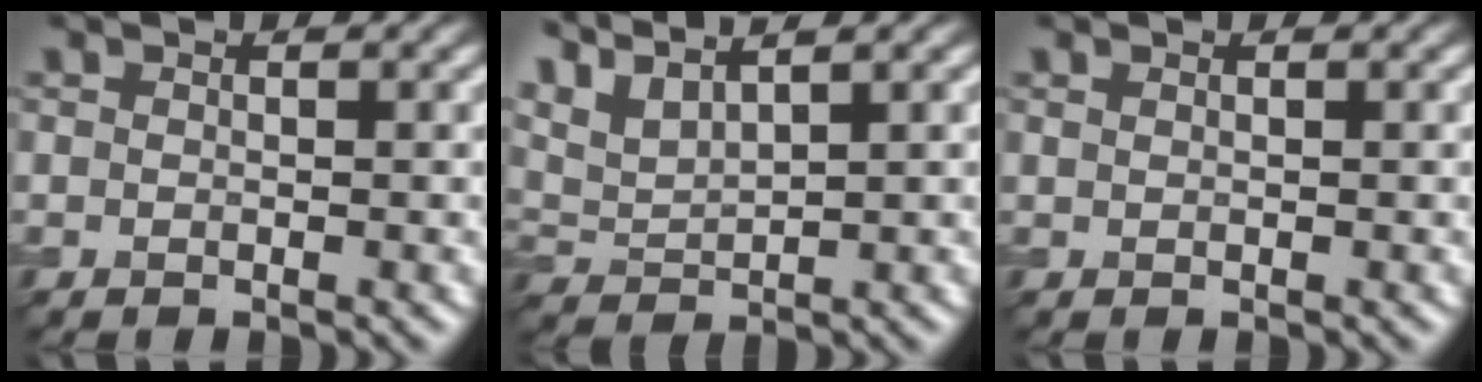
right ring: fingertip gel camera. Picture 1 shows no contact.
{"total": 4.8, "force": [3.8, 1.2, 2.6], "torque": [-0.067, 0.014, 0.076]}
{"total": 0.0}